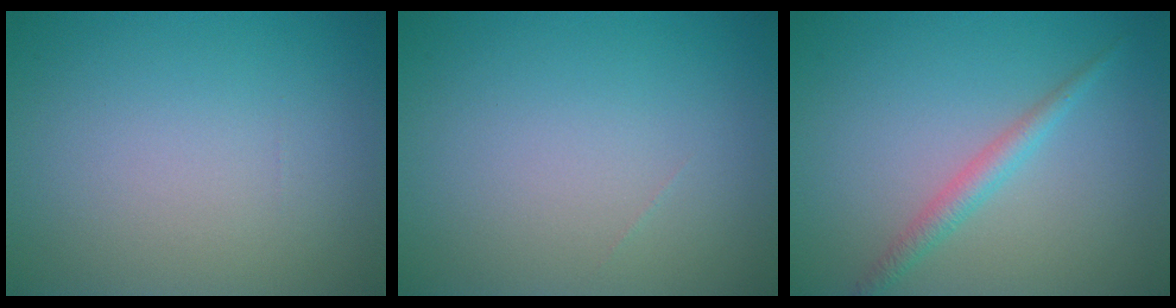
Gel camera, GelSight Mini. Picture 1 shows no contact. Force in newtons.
{"total": 0.0}
{"total": 1.9, "press": 1.9, "slide": 0.1}